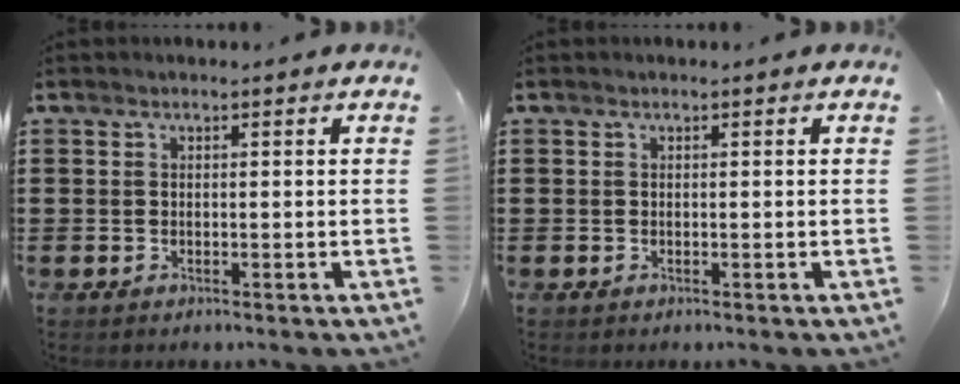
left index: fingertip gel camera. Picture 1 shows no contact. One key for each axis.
{"total": 0.0}